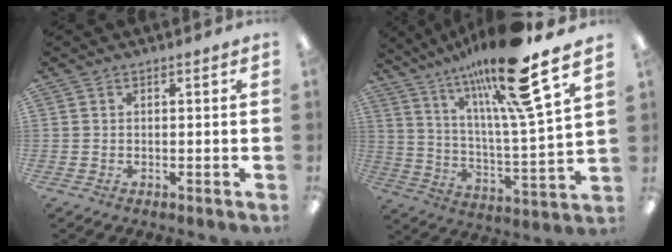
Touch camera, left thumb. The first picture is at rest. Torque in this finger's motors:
{"motor_torque": [1.33, 0.37, 1.88, -0.90, 0.53]}